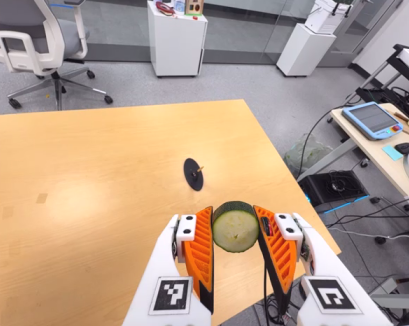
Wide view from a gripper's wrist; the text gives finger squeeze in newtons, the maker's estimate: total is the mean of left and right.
{"total": 8.5, "left": 8.0, "right": 8.9}